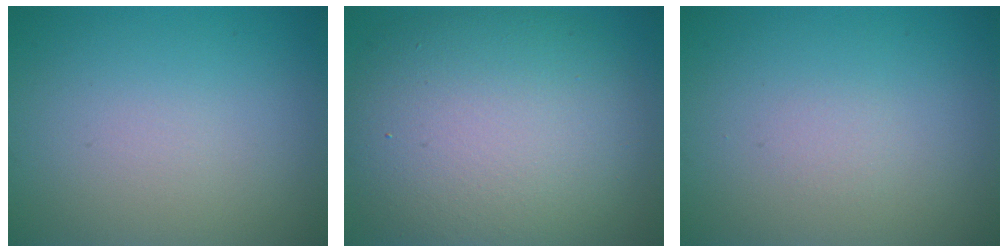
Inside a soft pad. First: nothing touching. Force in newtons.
{"total": 11.8, "press": 11.7, "slide": 1.0}
{"total": 0.5, "press": 0.5, "slide": 0.0}